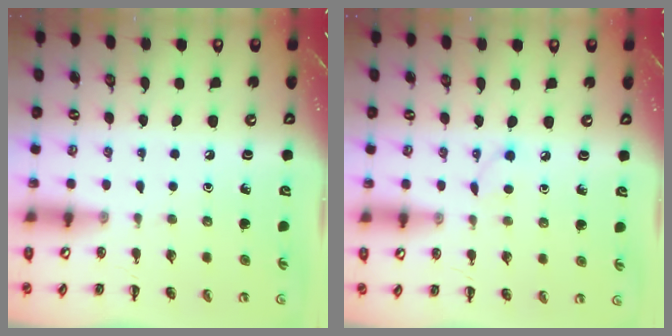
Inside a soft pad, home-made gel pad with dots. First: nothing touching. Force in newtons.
{"total": 2.7, "press": 2.5, "slide": 0.9}